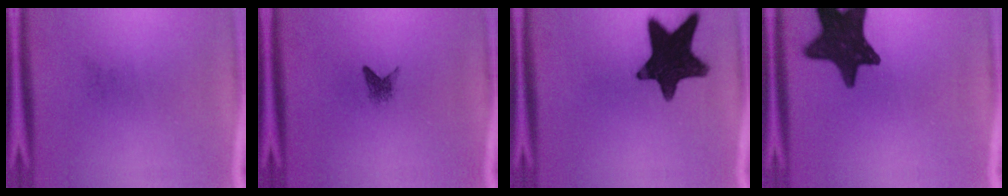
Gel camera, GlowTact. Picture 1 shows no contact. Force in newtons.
{"total": 1.5}
{"total": 16.0}
{"total": 14.7}